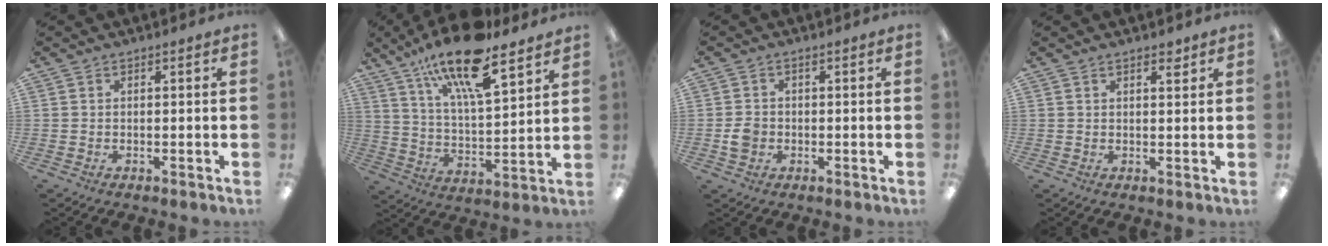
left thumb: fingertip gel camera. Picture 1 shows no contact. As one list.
[{"total": 18.6, "force": [13.4, 5.0, 11.9], "torque": [-0.209, -0.072, 0.224]}, {"total": 3.3, "force": [-0.6, 2.8, 1.7], "torque": [-0.021, 0.001, -0.013]}, {"total": 2.2, "force": [1.7, 0.7, 1.1], "torque": [-0.008, -0.007, 0.027]}]